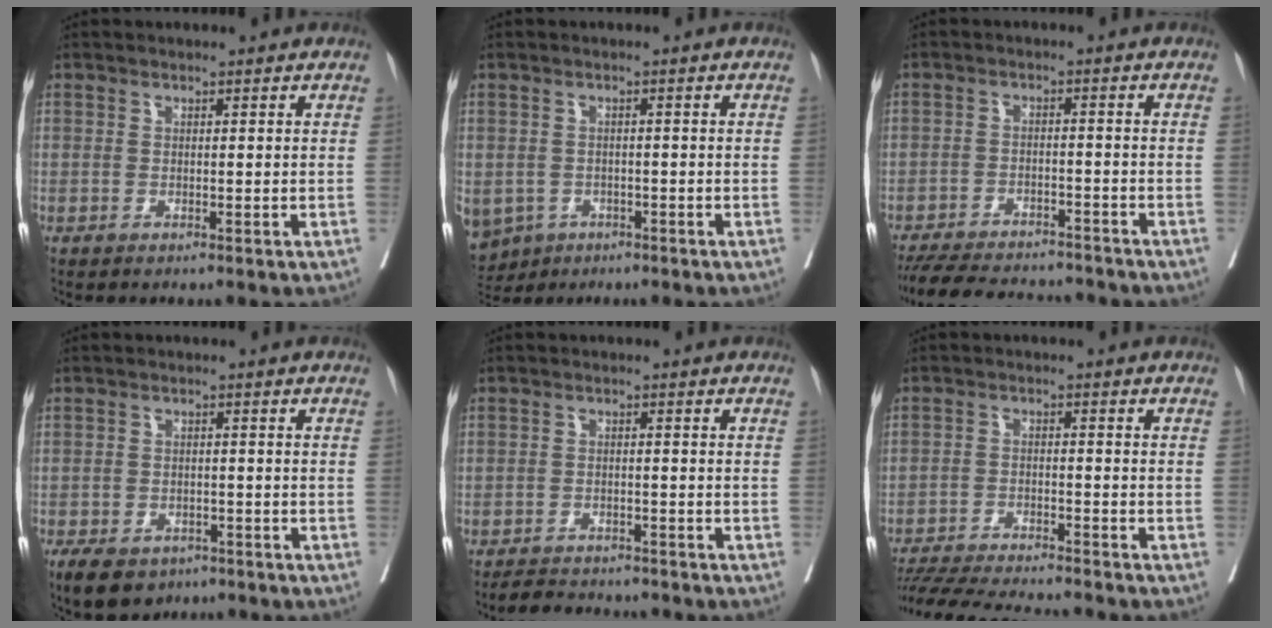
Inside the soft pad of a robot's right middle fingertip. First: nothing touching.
{"total": 9.9, "force": [-5.1, 7.9, 3.2], "torque": [-0.105, -0.009, -0.067]}
{"total": 15.2, "force": [-13.7, 3.8, 5.4], "torque": [-0.120, -0.010, -0.193]}
{"total": 7.6, "force": [-5.2, 4.5, 3.3], "torque": [-0.061, -0.004, -0.077]}
{"total": 5.4, "force": [-5.0, 1.5, 1.1], "torque": [-0.021, -0.011, -0.077]}
{"total": 14.5, "force": [-13.4, 0.6, 5.6], "torque": [-0.097, -0.023, -0.205]}